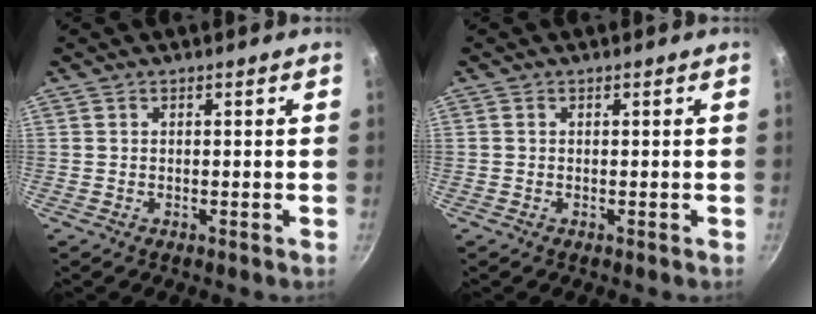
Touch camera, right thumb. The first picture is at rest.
{"total": 0.0}